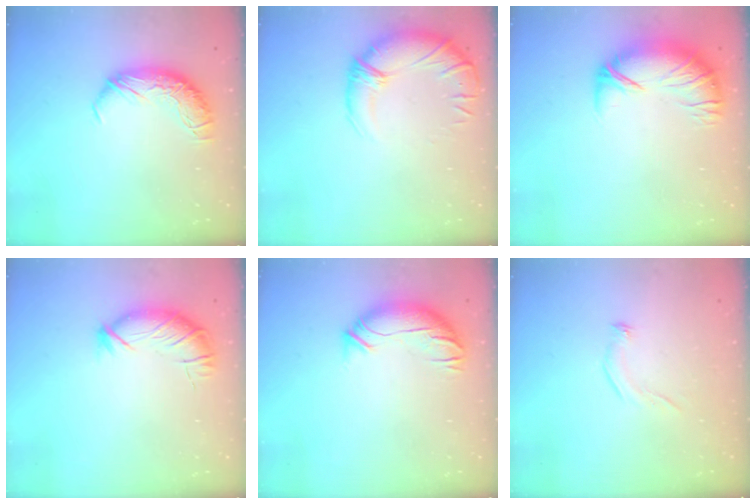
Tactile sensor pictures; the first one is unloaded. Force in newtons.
{"total": 2.8, "press": 0.1, "slide": 2.8}
{"total": 2.6, "press": 1.0, "slide": 2.4}
{"total": 3.8, "press": 3.8, "slide": 0.7}
{"total": 3.3, "press": 2.6, "slide": 2.1}
{"total": 5.5, "press": 5.4, "slide": 1.0}